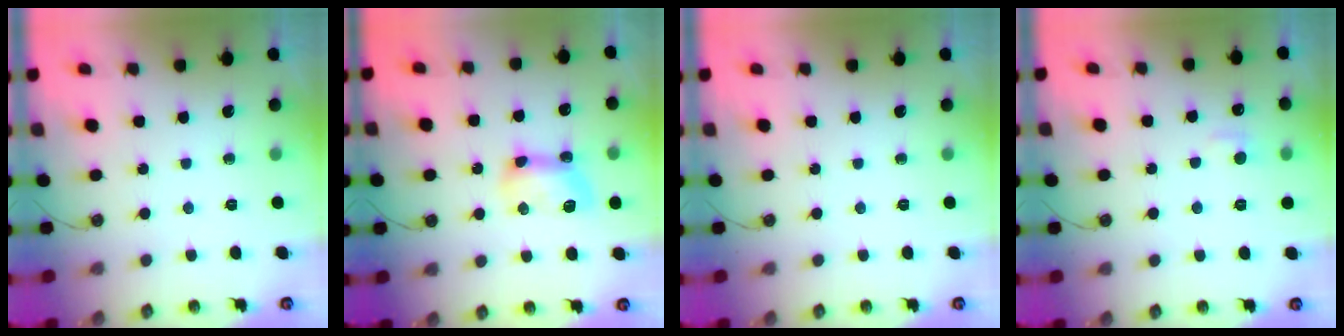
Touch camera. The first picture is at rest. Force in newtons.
{"total": 7.7, "press": 7.7, "slide": 0.5}
{"total": 0.0}
{"total": 1.7, "press": 1.6, "slide": 0.6}